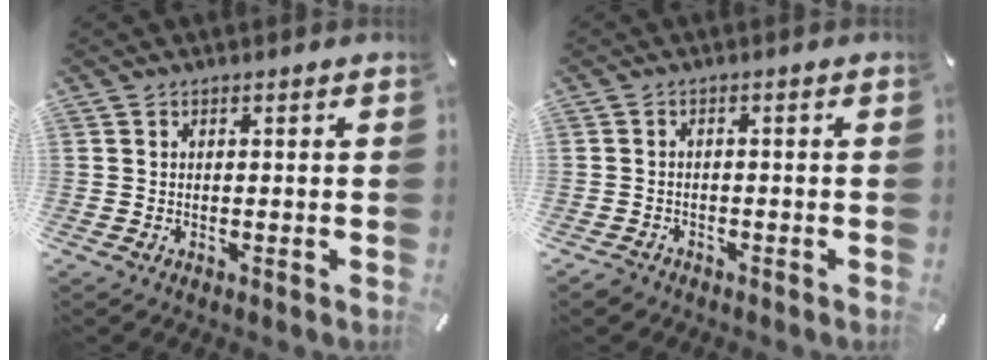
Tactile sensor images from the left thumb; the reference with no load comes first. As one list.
[{"total": 2.0, "force": [-1.6, 1.0, 0.4], "torque": [-0.013, 0.007, -0.037]}]